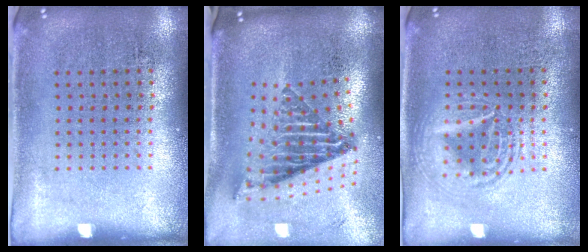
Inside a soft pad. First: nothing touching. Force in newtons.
{"total": 2.7, "press": 1.7, "slide": 2.1}
{"total": 2.9, "press": 2.9, "slide": 0.4}